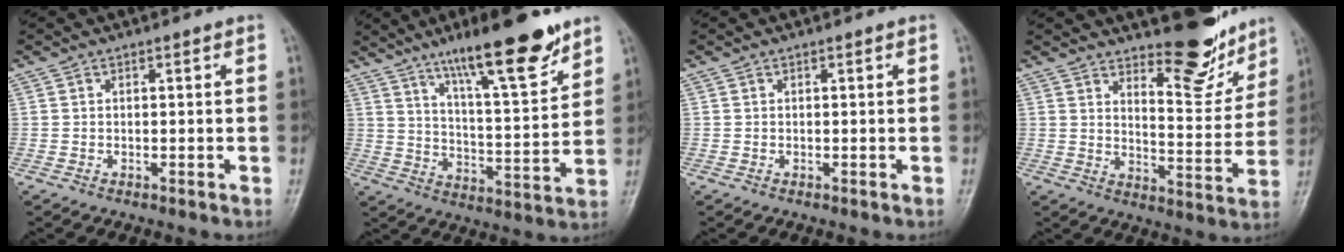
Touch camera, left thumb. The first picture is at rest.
{"total": 17.1, "force": [11.7, 3.4, 12.0], "torque": [-0.168, -0.065, 0.193]}
{"total": 0.0}
{"total": 12.4, "force": [9.6, 4.1, 6.6], "torque": [-0.052, -0.078, 0.146]}